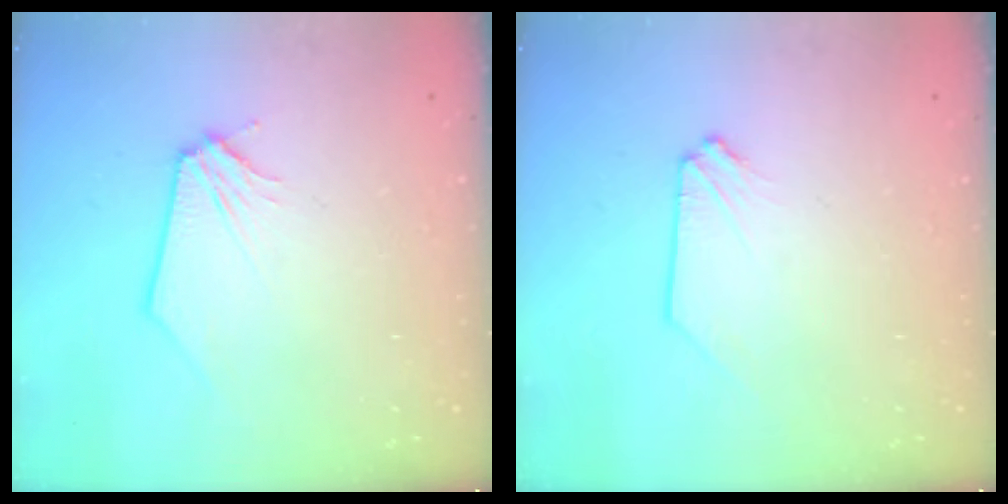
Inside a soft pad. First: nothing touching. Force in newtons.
{"total": 0.0}